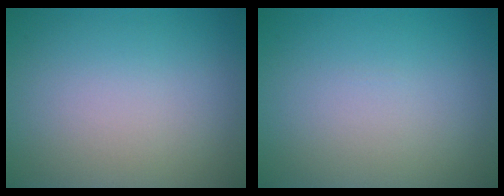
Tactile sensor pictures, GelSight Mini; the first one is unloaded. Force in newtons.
{"total": 0.0}